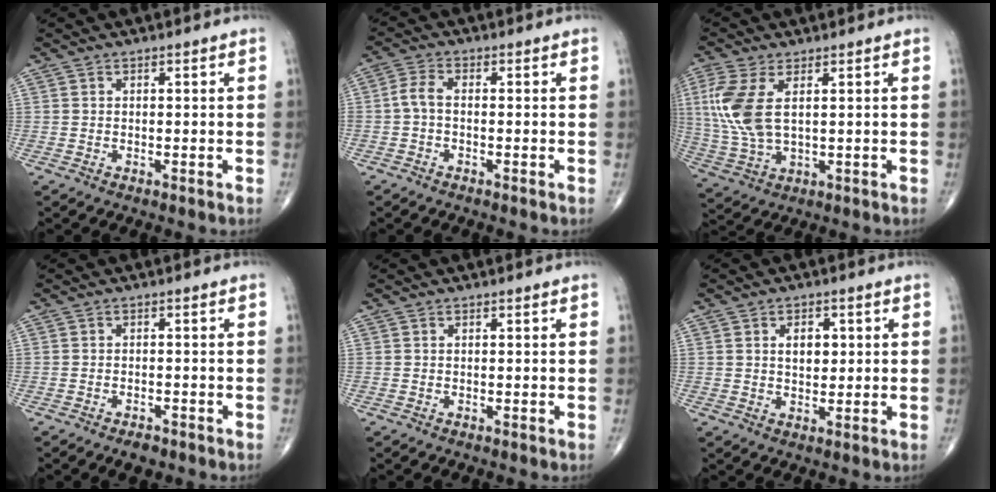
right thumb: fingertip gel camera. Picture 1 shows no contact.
{"total": 3.2, "force": [-0.7, 1.6, 2.7], "torque": [-0.059, 0.010, -0.022]}
{"total": 10.9, "force": [2.5, 5.3, 9.2], "torque": [-0.229, -0.005, 0.058]}
{"total": 2.4, "force": [-1.8, 1.1, 1.3], "torque": [-0.021, 0.006, -0.025]}
{"total": 0.0}
{"total": 4.1, "force": [1.0, 2.7, 3.0], "torque": [-0.030, -0.004, 0.015]}